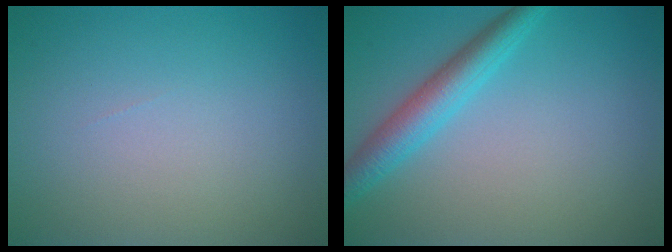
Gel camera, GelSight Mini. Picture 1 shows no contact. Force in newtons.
{"total": 3.8, "press": 3.8, "slide": 0.1}